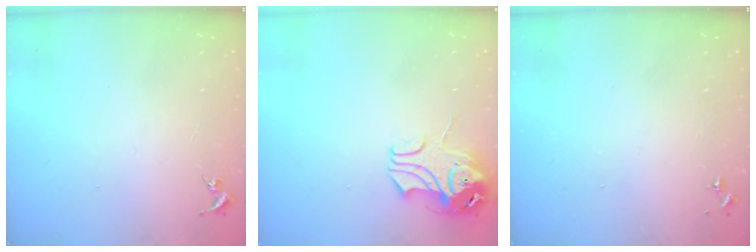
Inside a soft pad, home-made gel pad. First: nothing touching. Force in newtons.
{"total": 9.5, "press": 9.4, "slide": 1.2}
{"total": 0.0}